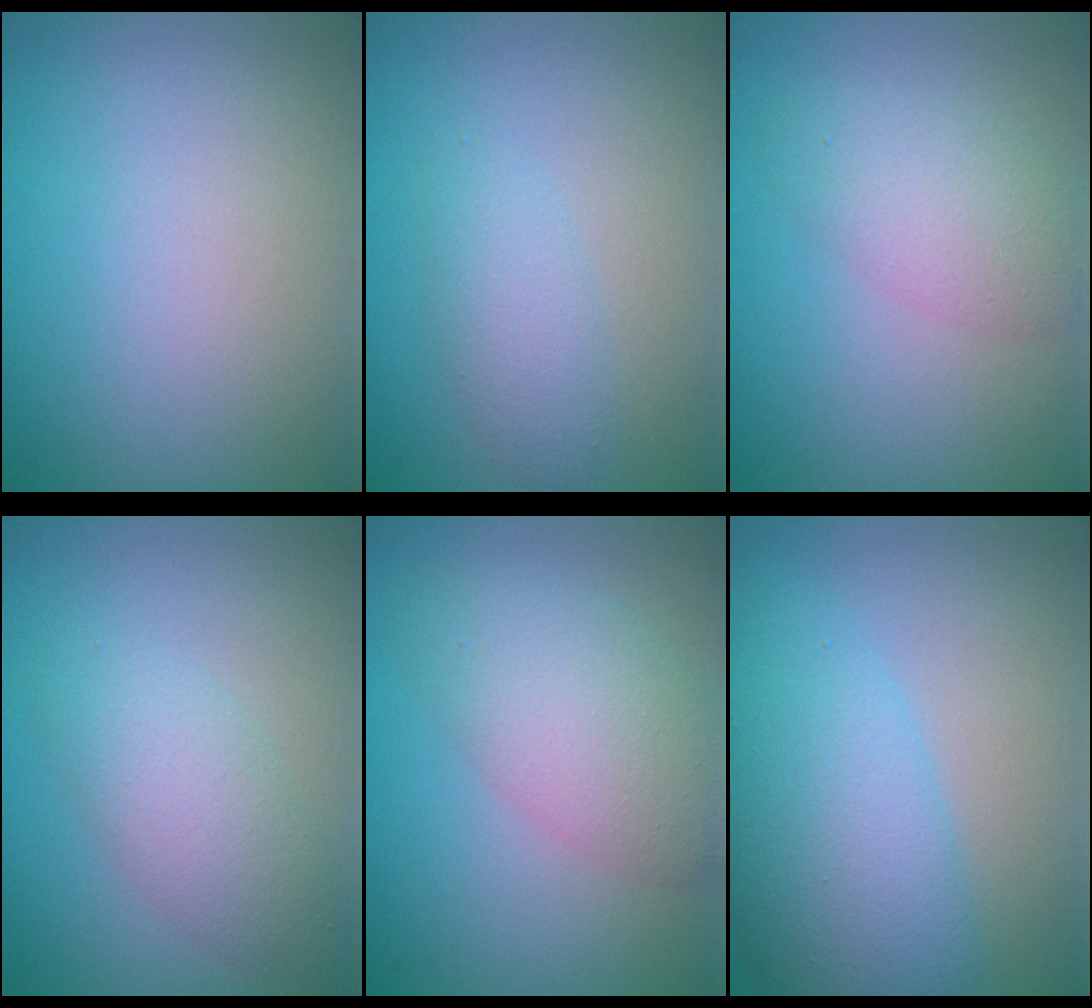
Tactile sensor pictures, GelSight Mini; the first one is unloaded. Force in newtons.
{"total": 2.2, "press": 2.2, "slide": 0.1}
{"total": 2.3, "press": 2.3, "slide": 0.2}
{"total": 3.6, "press": 3.6, "slide": 0.2}
{"total": 5.2, "press": 5.2, "slide": 0.3}
{"total": 8.0, "press": 8.0, "slide": 0.1}